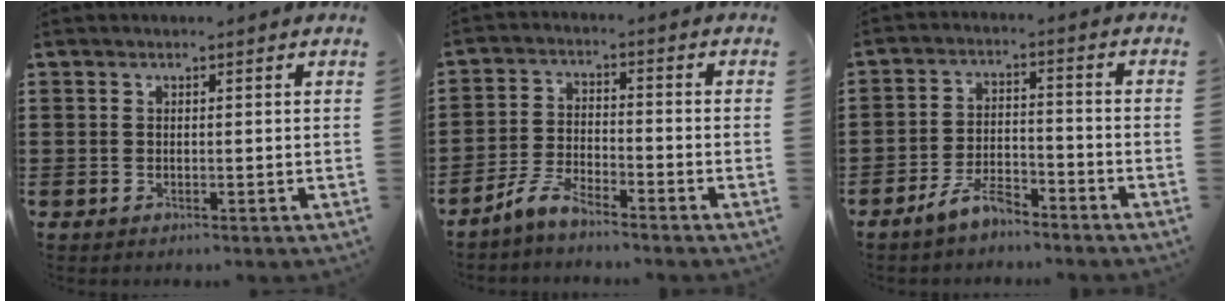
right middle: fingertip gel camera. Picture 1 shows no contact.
{"total": 5.0, "force": [-4.5, 0.9, 2.1], "torque": [-0.058, -0.003, -0.093]}
{"total": 5.6, "force": [-4.9, 1.5, 2.3], "torque": [-0.058, 0.003, -0.099]}